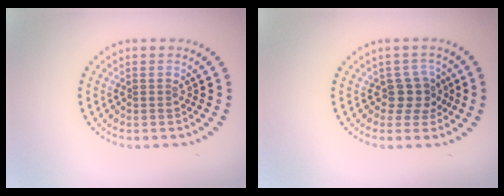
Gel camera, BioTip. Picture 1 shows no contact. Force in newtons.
{"total": 2.3, "press": 1.9, "slide": 1.2}